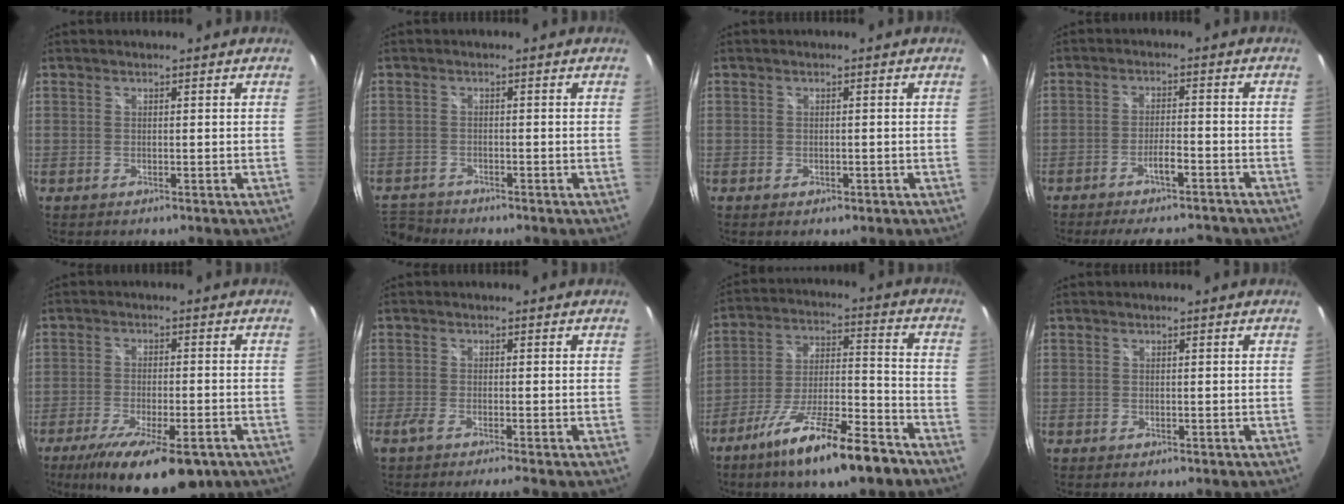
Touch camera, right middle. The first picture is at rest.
{"total": 5.5, "force": [-5.1, 1.9, 0.8], "torque": [-0.044, -0.006, -0.097]}
{"total": 1.3, "force": [-0.6, 0.9, 0.7], "torque": [-0.011, -0.002, -0.006]}
{"total": 9.8, "force": [-8.7, 1.8, 4.2], "torque": [-0.091, 0.000, -0.121]}
{"total": 16.2, "force": [-10.5, 4.9, 11.3], "torque": [-0.213, -0.045, -0.158]}
{"total": 3.3, "force": [-2.7, -0.5, 1.8], "torque": [-0.040, -0.015, -0.054]}
{"total": 17.0, "force": [-11.9, 3.0, 11.8], "torque": [-0.217, -0.017, -0.196]}
{"total": 0.0}